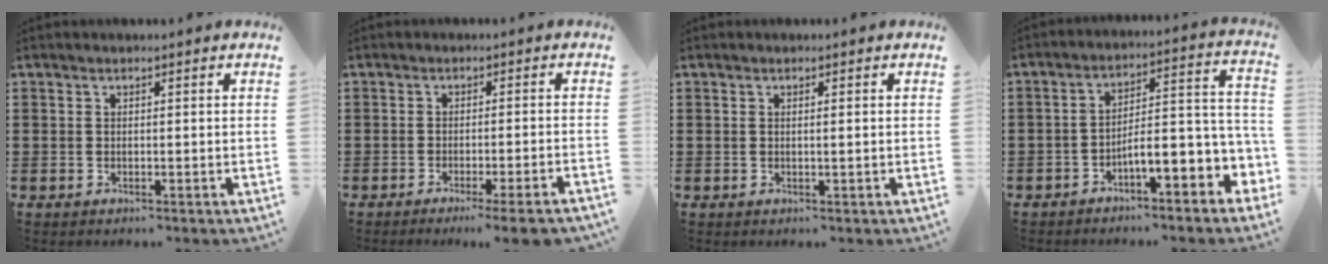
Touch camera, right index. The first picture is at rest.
{"total": 3.3, "force": [-2.6, -0.6, 2.0], "torque": [-0.030, -0.012, -0.047]}
{"total": 0.6, "force": [0.1, -0.2, 0.6], "torque": [-0.011, -0.004, 0.001]}
{"total": 6.3, "force": [-3.3, 1.4, 5.2], "torque": [-0.084, -0.031, -0.068]}